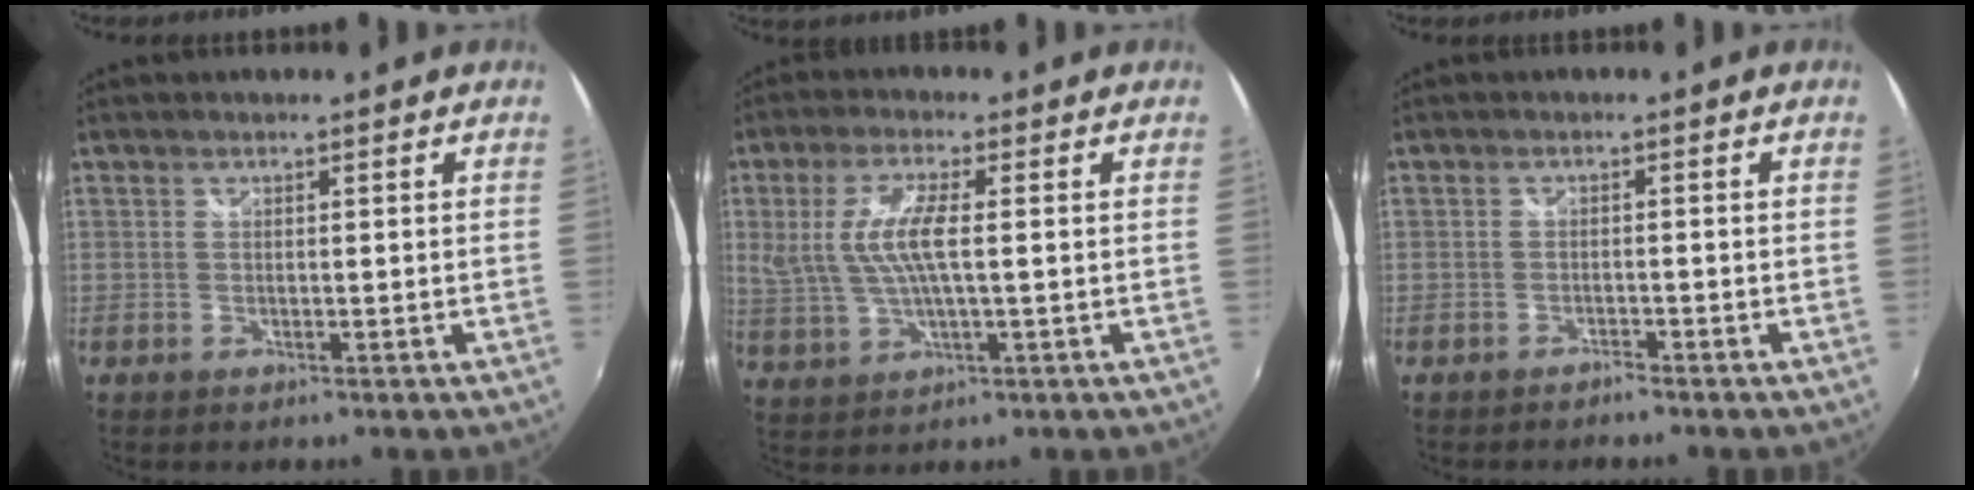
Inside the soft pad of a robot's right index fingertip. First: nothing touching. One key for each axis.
{"total": 8.5, "fx": 0.7, "fy": 2.3, "fz": 8.2, "tx": -0.169, "ty": -0.002, "tz": 0.023}
{"total": 1.5, "fx": -1.5, "fy": 0.3, "fz": 0.3, "tx": -0.011, "ty": -0.004, "tz": -0.028}